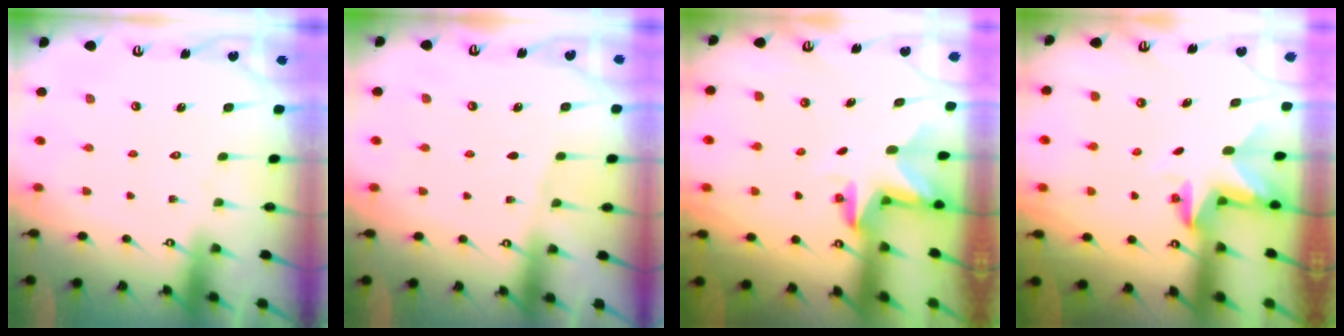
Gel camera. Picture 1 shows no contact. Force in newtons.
{"total": 2.2, "press": 2.2, "slide": 0.4}
{"total": 2.9, "press": 2.9, "slide": 0.2}
{"total": 2.8, "press": 2.8, "slide": 0.2}